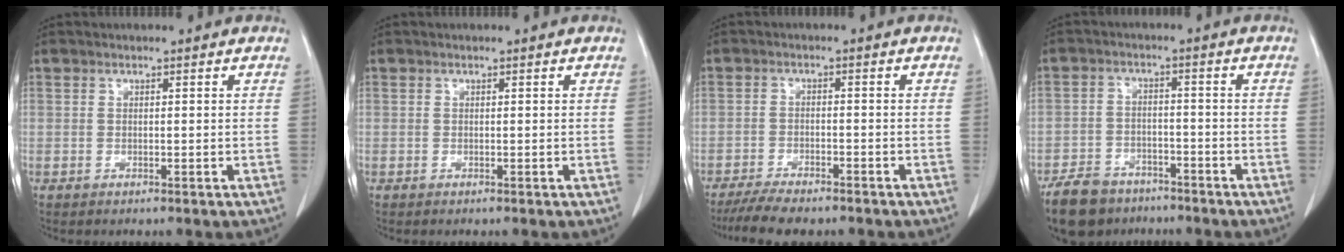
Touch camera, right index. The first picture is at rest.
{"total": 0.0}
{"total": 7.8, "force": [-6.6, 1.6, 3.8], "torque": [-0.058, -0.013, -0.106]}
{"total": 8.8, "force": [-6.8, 4.9, 2.7], "torque": [-0.060, -0.004, -0.110]}